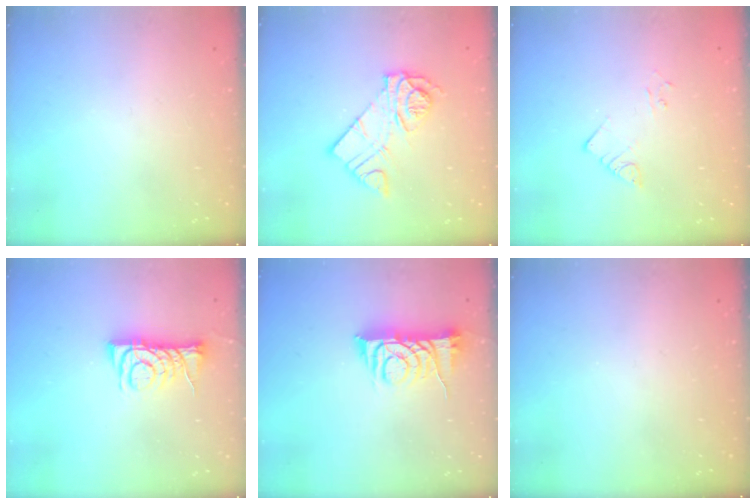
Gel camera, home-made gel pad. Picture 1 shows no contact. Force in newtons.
{"total": 12.1, "press": 12.1, "slide": 1.0}
{"total": 2.2, "press": 2.2, "slide": 0.2}
{"total": 8.8, "press": 8.8, "slide": 0.7}
{"total": 9.4, "press": 9.4, "slide": 0.5}
{"total": 0.0}